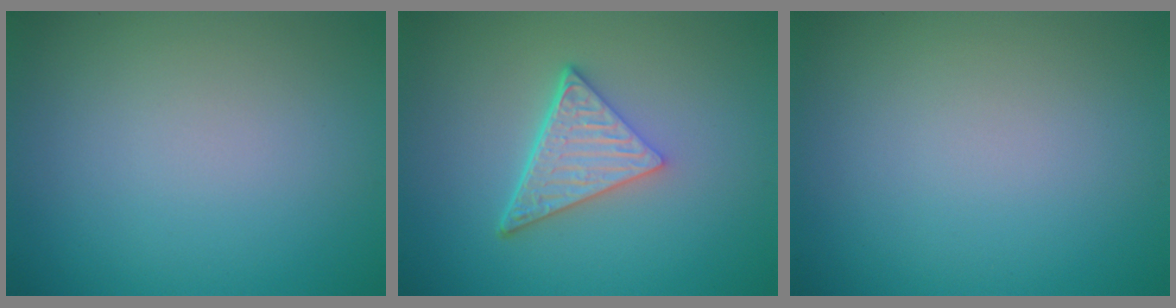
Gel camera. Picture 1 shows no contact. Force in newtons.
{"total": 4.8, "press": 3.4, "slide": 3.4}
{"total": 0.0}